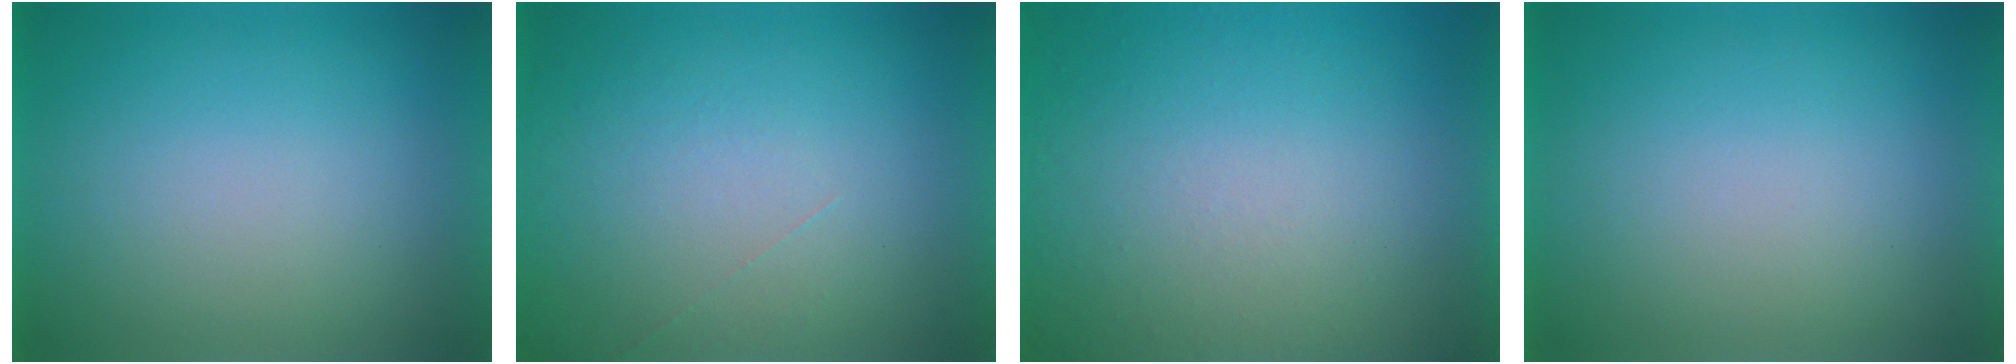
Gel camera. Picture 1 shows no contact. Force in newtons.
{"total": 1.2}
{"total": 8.4}
{"total": 0.0}